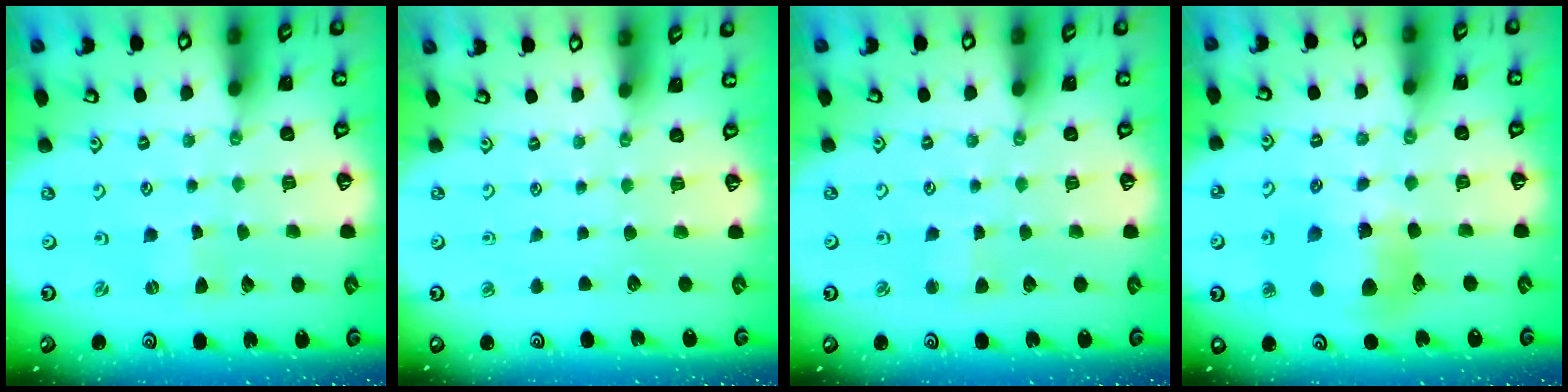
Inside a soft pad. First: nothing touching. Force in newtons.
{"total": 0.0}
{"total": 2.9, "press": 2.9, "slide": 0.3}
{"total": 10.9, "press": 10.8, "slide": 1.5}